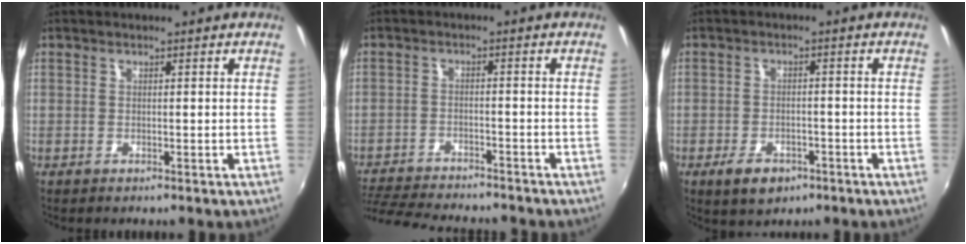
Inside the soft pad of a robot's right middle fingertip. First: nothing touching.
{"total": 14.3, "force": [-12.9, 2.8, 5.7], "torque": [-0.133, -0.019, -0.202]}
{"total": 5.8, "force": [-3.5, 3.2, 3.3], "torque": [-0.081, -0.008, -0.053]}